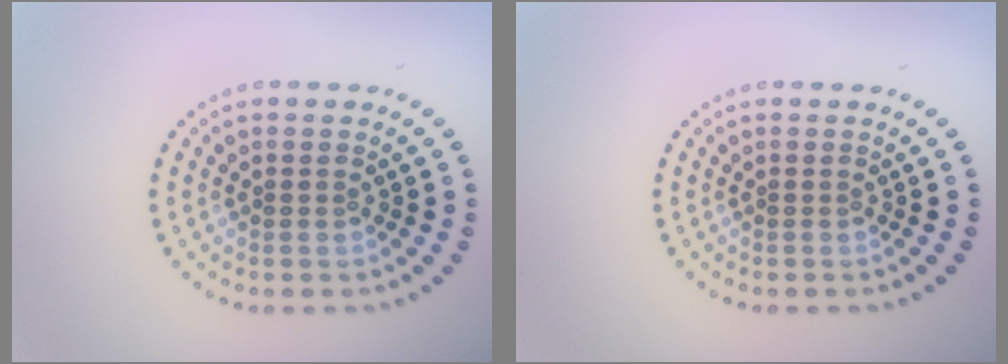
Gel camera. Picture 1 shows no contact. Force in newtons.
{"total": 0.0}